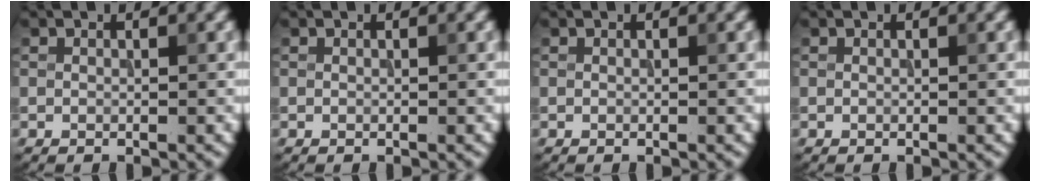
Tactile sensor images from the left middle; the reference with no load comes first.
{"total": 0.0}
{"total": 0.0}
{"total": 0.0}